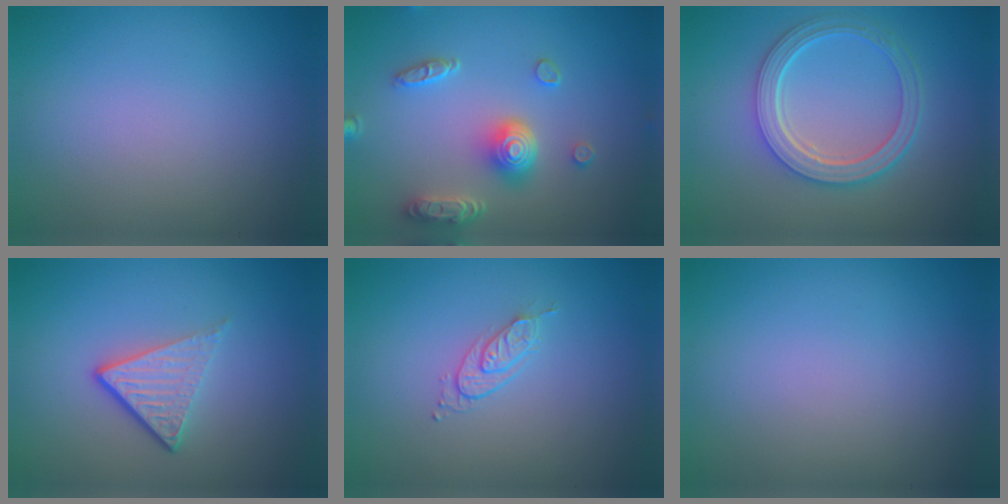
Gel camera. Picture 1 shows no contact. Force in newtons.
{"total": 5.0, "press": 3.8, "slide": 3.2}
{"total": 5.2, "press": 3.9, "slide": 3.4}
{"total": 4.0, "press": 2.5, "slide": 3.0}
{"total": 1.7, "press": 1.1, "slide": 1.3}
{"total": 0.0}